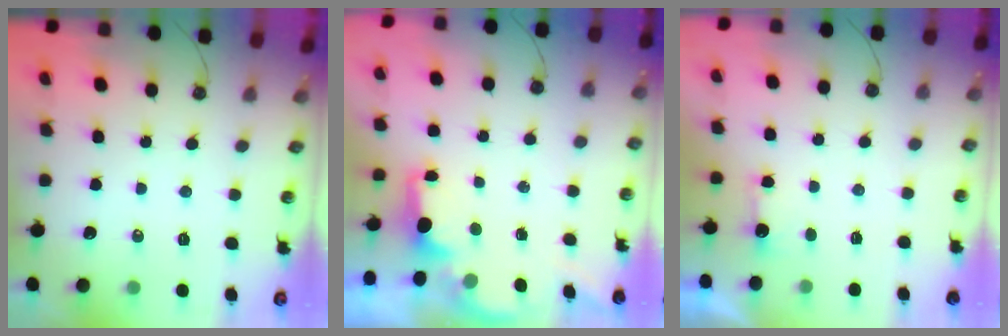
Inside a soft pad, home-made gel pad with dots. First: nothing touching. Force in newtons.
{"total": 1.9, "press": 1.7, "slide": 0.8}
{"total": 1.7, "press": 1.5, "slide": 0.8}